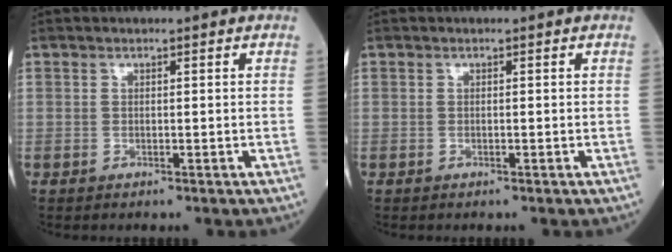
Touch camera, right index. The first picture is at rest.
{"total": 0.0}